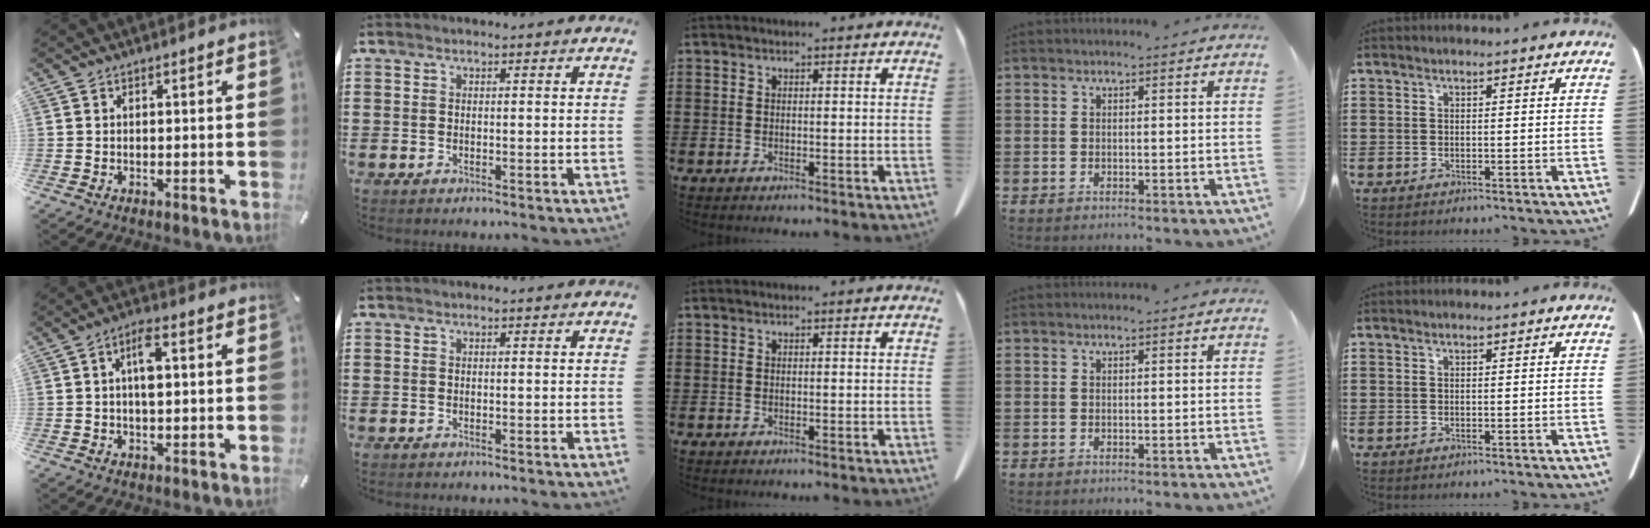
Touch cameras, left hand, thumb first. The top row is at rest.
{"thumb": {"total": 5.5, "force": [0.8, 2.3, 5.0], "torque": [-0.082, 0.004, 0.009]}}